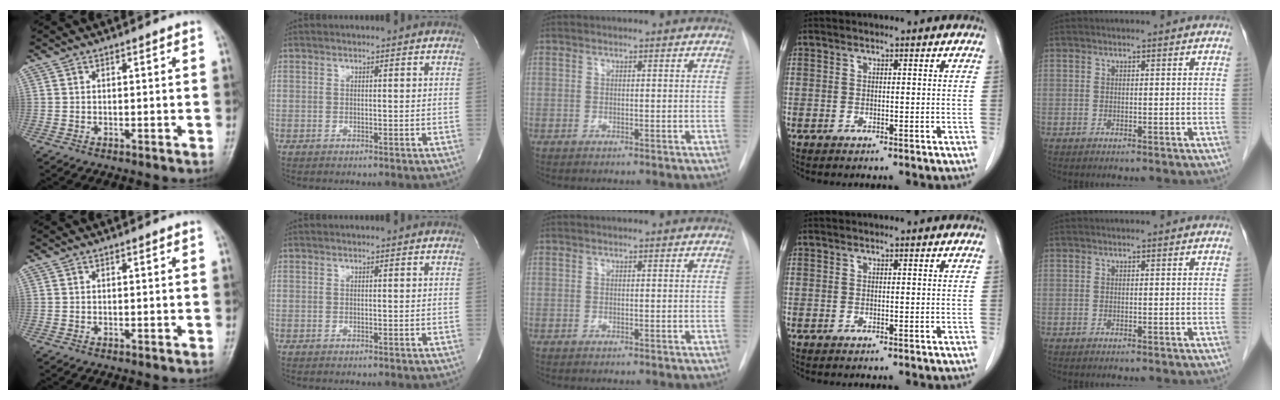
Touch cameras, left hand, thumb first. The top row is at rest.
{}